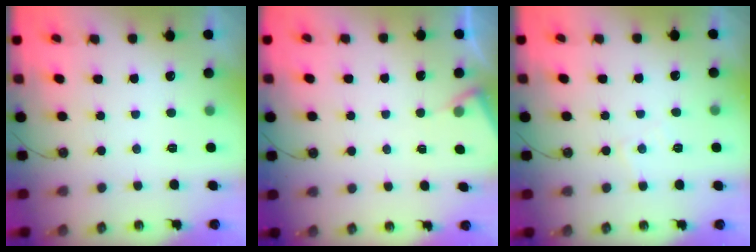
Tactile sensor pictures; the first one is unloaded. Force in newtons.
{"total": 4.0, "press": 4.0, "slide": 0.4}
{"total": 3.8, "press": 3.7, "slide": 0.6}